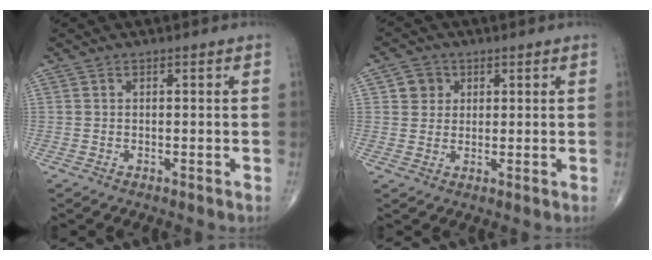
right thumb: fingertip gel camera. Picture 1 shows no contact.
{"total": 3.8, "force": [1.3, 3.5, 0.8], "torque": [0.008, -0.002, 0.017]}